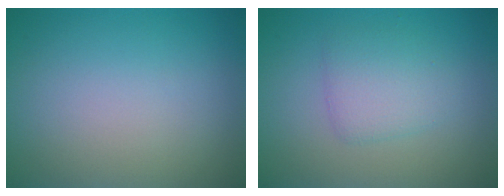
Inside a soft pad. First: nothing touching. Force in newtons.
{"total": 2.7, "press": 2.7, "slide": 0.1}